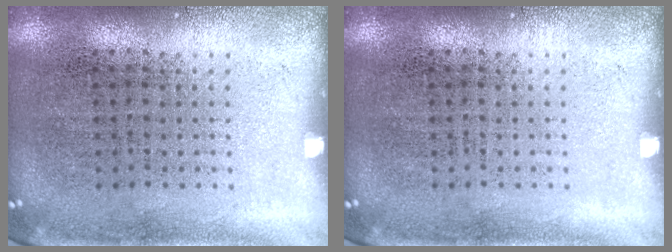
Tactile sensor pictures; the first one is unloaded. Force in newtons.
{"total": 0.0}